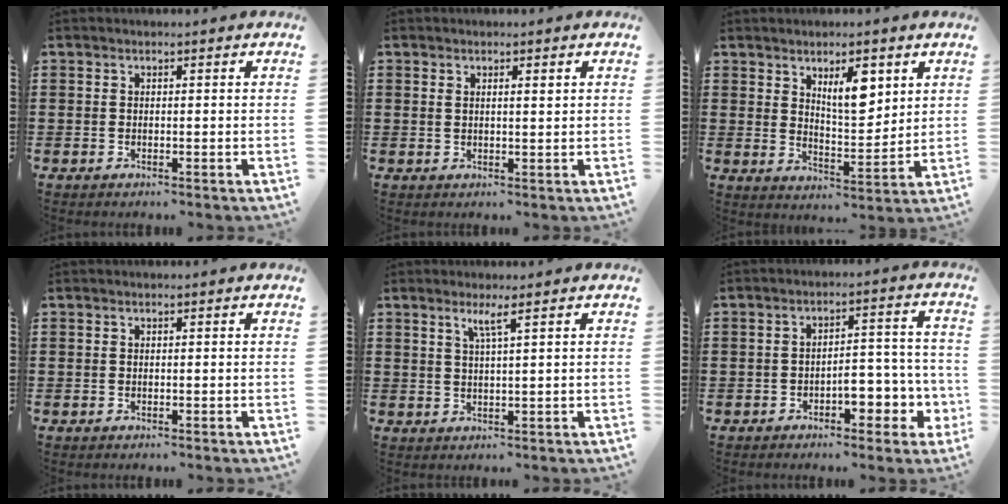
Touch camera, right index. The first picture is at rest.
{"total": 1.2, "force": [0.5, 0.3, 1.0], "torque": [-0.020, 0.004, 0.008]}
{"total": 7.1, "force": [3.6, 3.0, 5.4], "torque": [-0.083, -0.005, 0.056]}
{"total": 0.0}
{"total": 2.7, "force": [1.5, -0.2, 2.2], "torque": [-0.047, -0.004, 0.024]}
{"total": 5.7, "force": [-2.6, 2.9, 4.2], "torque": [-0.055, 0.004, -0.050]}